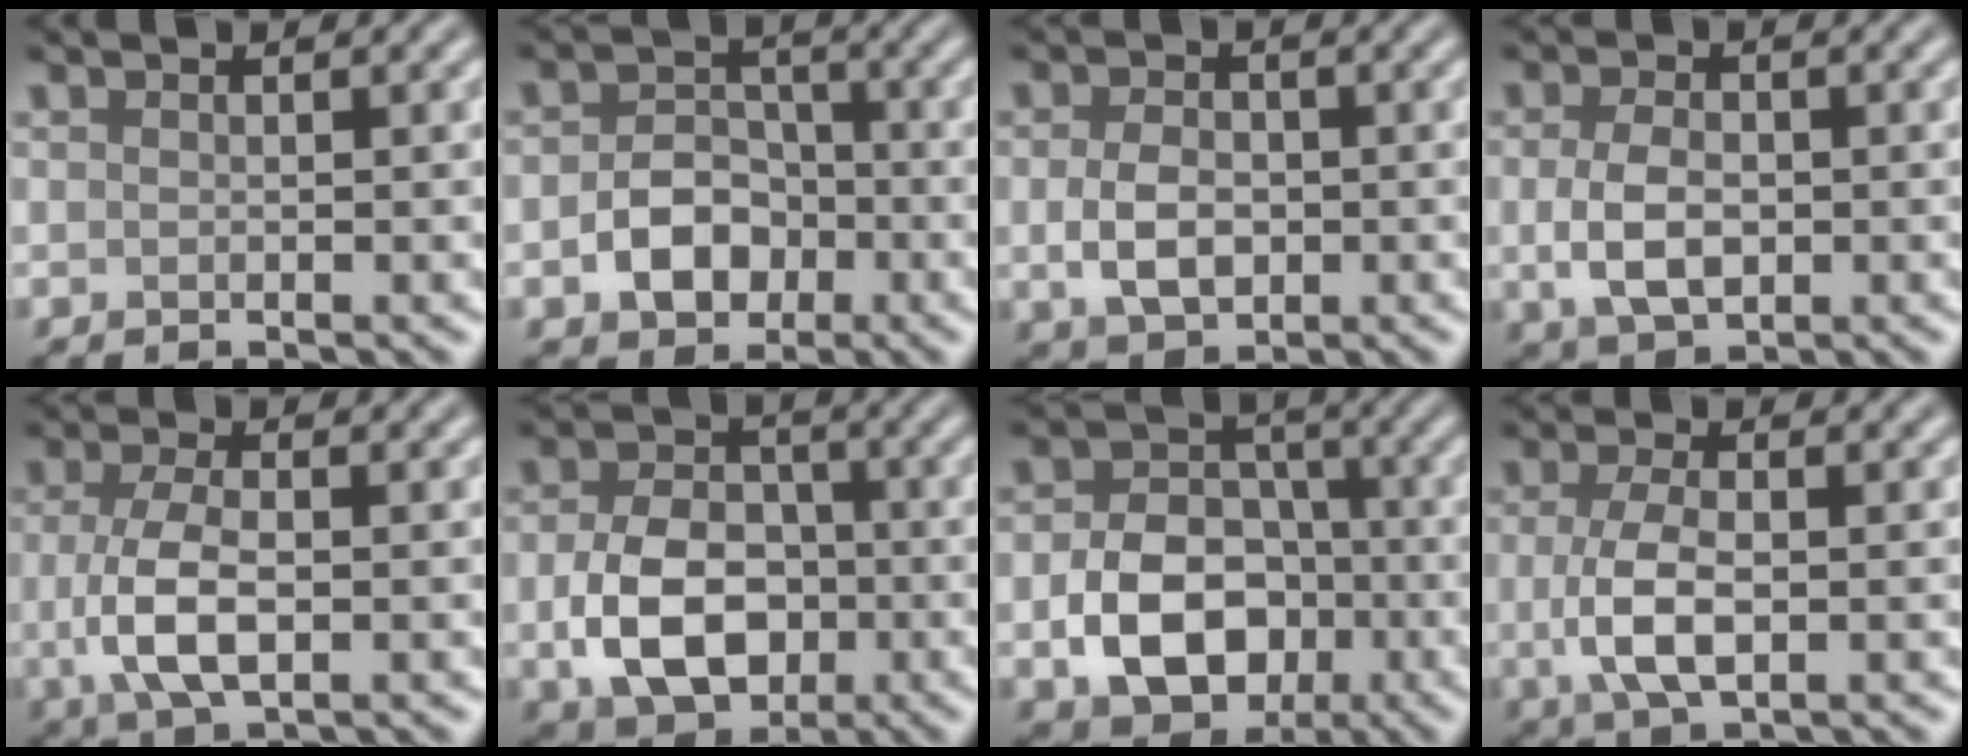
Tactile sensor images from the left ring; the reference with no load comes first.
{"total": 4.4, "force": [-1.5, 3.3, 2.4], "torque": [-0.036, 0.002, -0.026]}
{"total": 3.8, "force": [-0.5, 2.6, 2.7], "torque": [-0.053, -0.001, -0.010]}
{"total": 4.1, "force": [-0.4, 2.6, 3.1], "torque": [-0.067, -0.003, -0.007]}
{"total": 4.9, "force": [-0.5, 2.1, 4.4], "torque": [-0.104, -0.004, -0.012]}
{"total": 7.6, "force": [-1.6, 5.4, 5.1], "torque": [-0.107, -0.007, -0.029]}
{"total": 8.0, "force": [-2.3, 5.9, 4.8], "torque": [-0.082, -0.005, -0.038]}
{"total": 4.4, "force": [-0.3, 1.9, 4.0], "torque": [-0.095, -0.003, -0.009]}